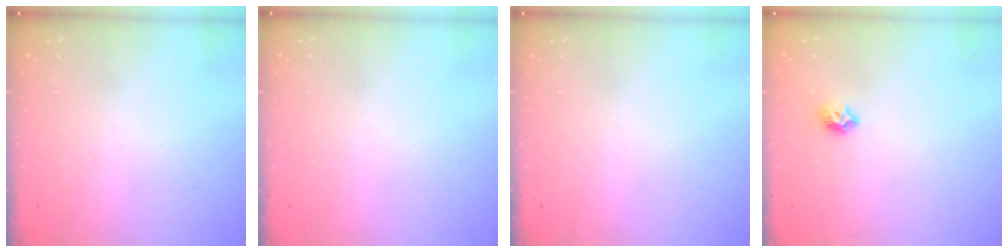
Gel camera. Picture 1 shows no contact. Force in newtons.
{"total": 0.0}
{"total": 0.0}
{"total": 5.8, "press": 5.7, "slide": 0.9}